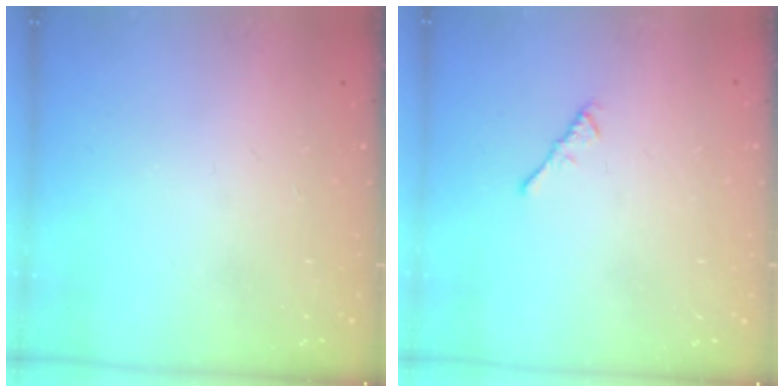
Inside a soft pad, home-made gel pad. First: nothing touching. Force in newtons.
{"total": 1.1, "press": 1.0, "slide": 0.4}